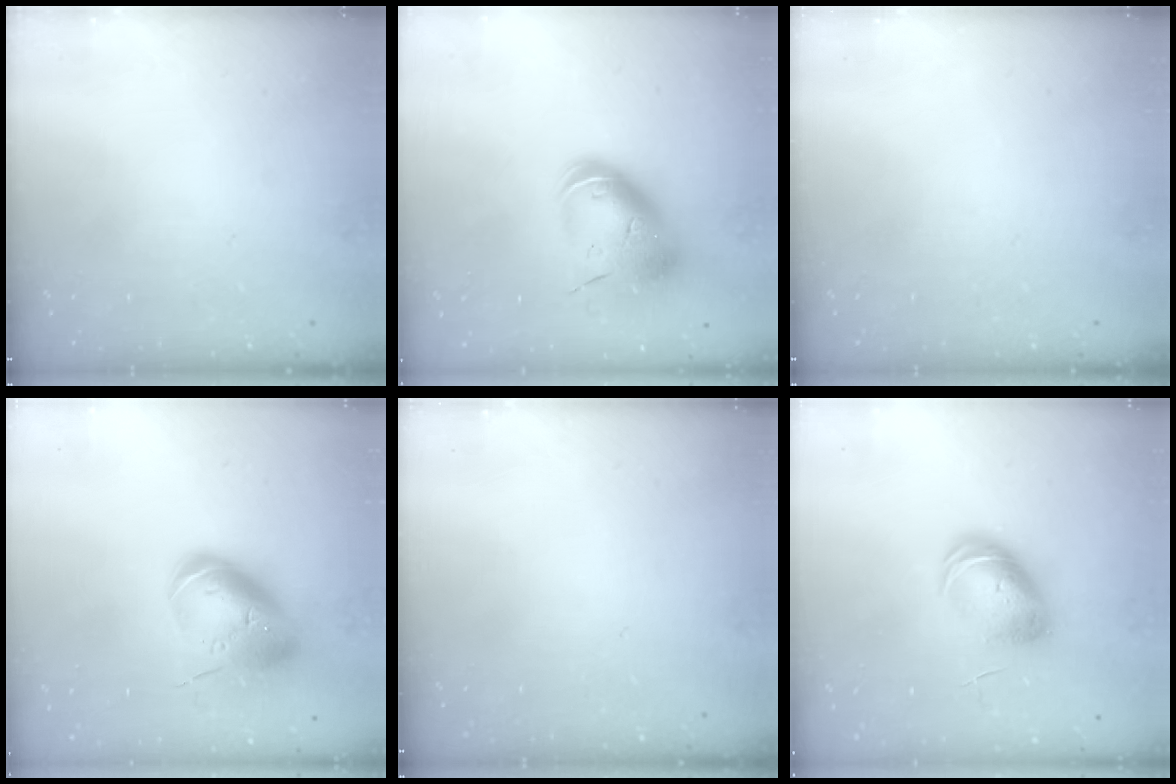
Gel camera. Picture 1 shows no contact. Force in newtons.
{"total": 14.6, "press": 14.4, "slide": 2.3}
{"total": 0.0}
{"total": 16.6, "press": 16.3, "slide": 2.9}
{"total": 0.0}
{"total": 9.5, "press": 9.5, "slide": 0.2}